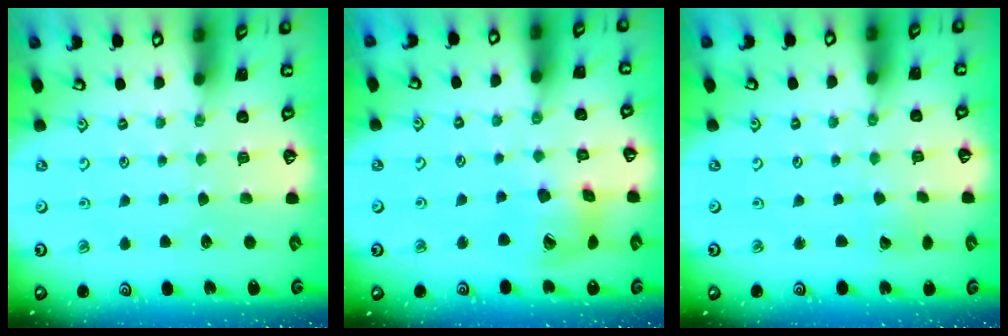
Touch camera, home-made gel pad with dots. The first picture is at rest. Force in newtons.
{"total": 13.3, "press": 13.1, "slide": 2.2}
{"total": 2.7, "press": 2.7, "slide": 0.2}